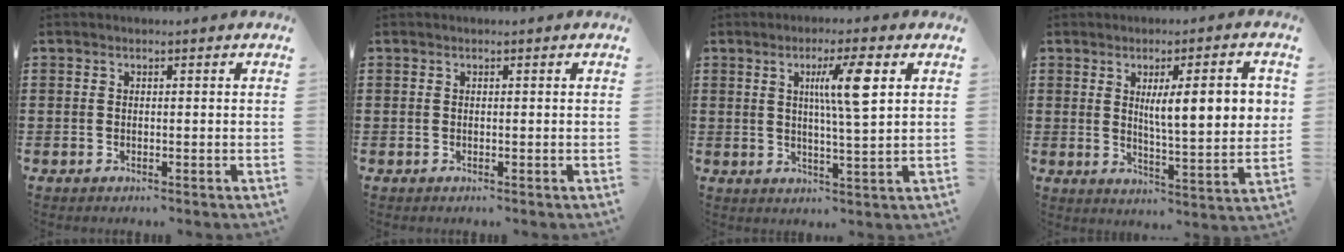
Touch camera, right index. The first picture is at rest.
{"total": 0.0}
{"total": 7.3, "force": [2.5, 0.6, 6.8], "torque": [-0.131, 0.001, 0.033]}
{"total": 9.1, "force": [2.6, 2.0, 8.5], "torque": [-0.139, -0.003, 0.037]}